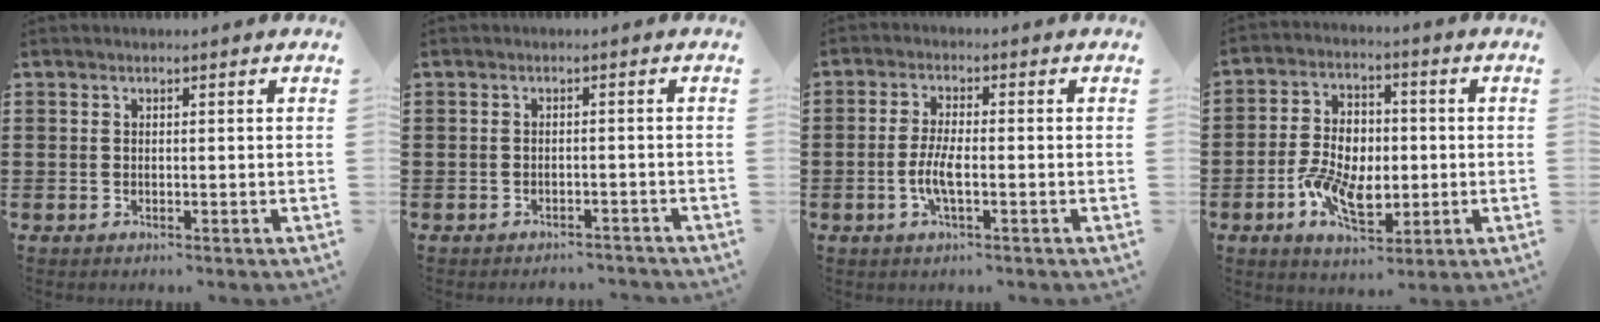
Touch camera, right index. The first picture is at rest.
{"total": 1.7, "force": [-1.6, 0.2, 0.1], "torque": [-0.008, 0.000, -0.035]}
{"total": 4.3, "force": [-1.3, 1.0, 4.0], "torque": [-0.089, -0.005, -0.029]}
{"total": 8.6, "force": [-2.3, 5.3, 6.4], "torque": [-0.137, 0.010, -0.043]}